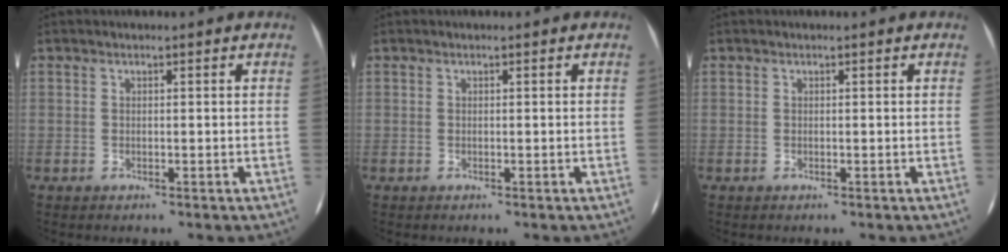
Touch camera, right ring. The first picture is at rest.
{"total": 0.0}
{"total": 0.0}